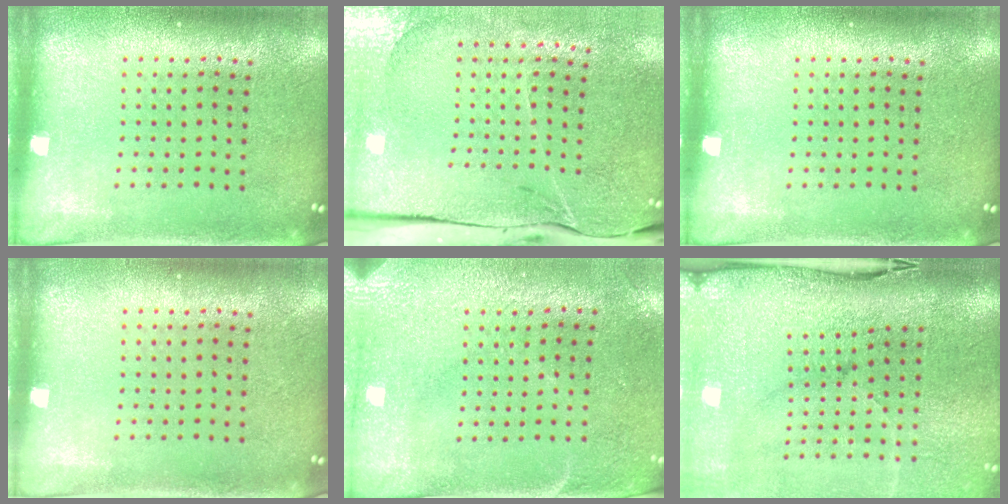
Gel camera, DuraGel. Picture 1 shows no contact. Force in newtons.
{"total": 3.9, "press": 3.3, "slide": 2.0}
{"total": 0.0}
{"total": 0.0}
{"total": 2.9, "press": 2.4, "slide": 1.6}
{"total": 5.0, "press": 3.9, "slide": 3.1}